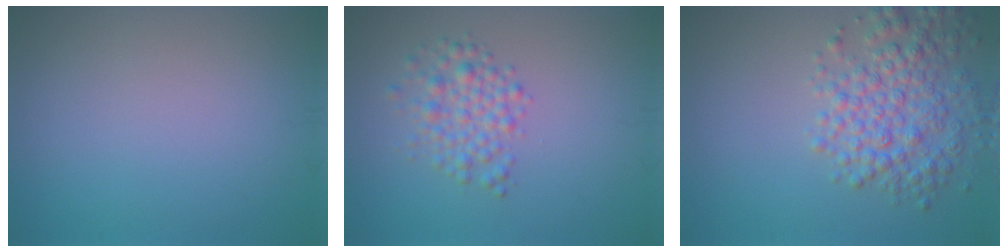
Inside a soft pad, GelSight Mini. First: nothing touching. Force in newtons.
{"total": 2.9, "press": 2.9, "slide": 0.1}
{"total": 5.2, "press": 5.2, "slide": 0.2}